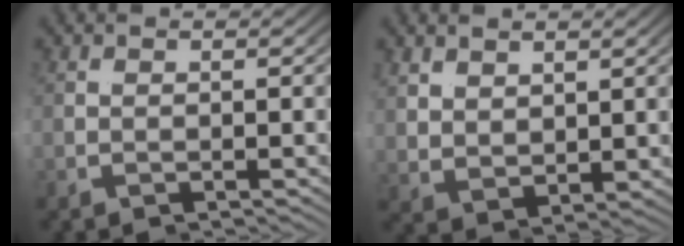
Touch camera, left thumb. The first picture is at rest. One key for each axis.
{"total": 1.8, "fx": 1.7, "fy": -0.4, "fz": -0.4, "tx": 0.008, "ty": 0.006, "tz": 0.030}